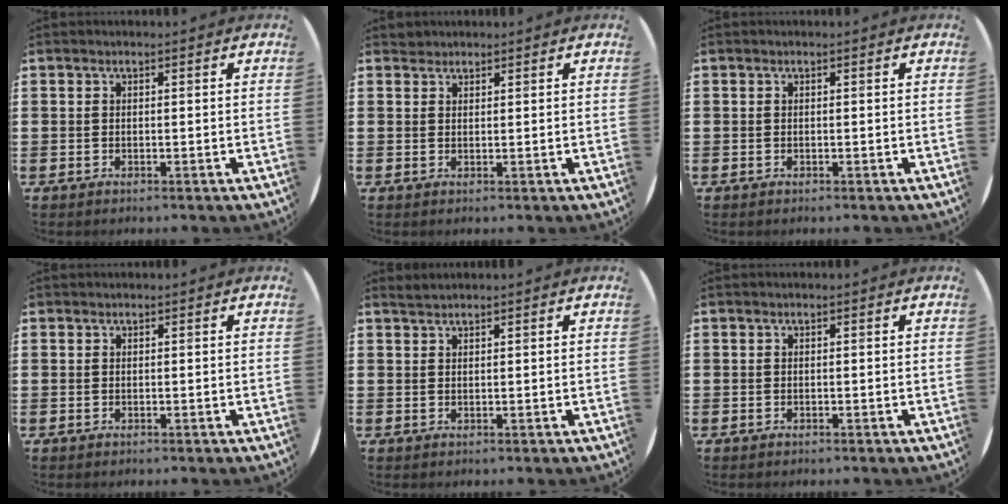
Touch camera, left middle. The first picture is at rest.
{"total": 1.0, "force": [1.0, 0.2, -0.1], "torque": [0.000, 0.001, 0.019]}
{"total": 0.0}
{"total": 0.0}
{"total": 0.9, "force": [0.9, -0.1, -0.1], "torque": [-0.001, -0.001, 0.019]}
{"total": 0.0}